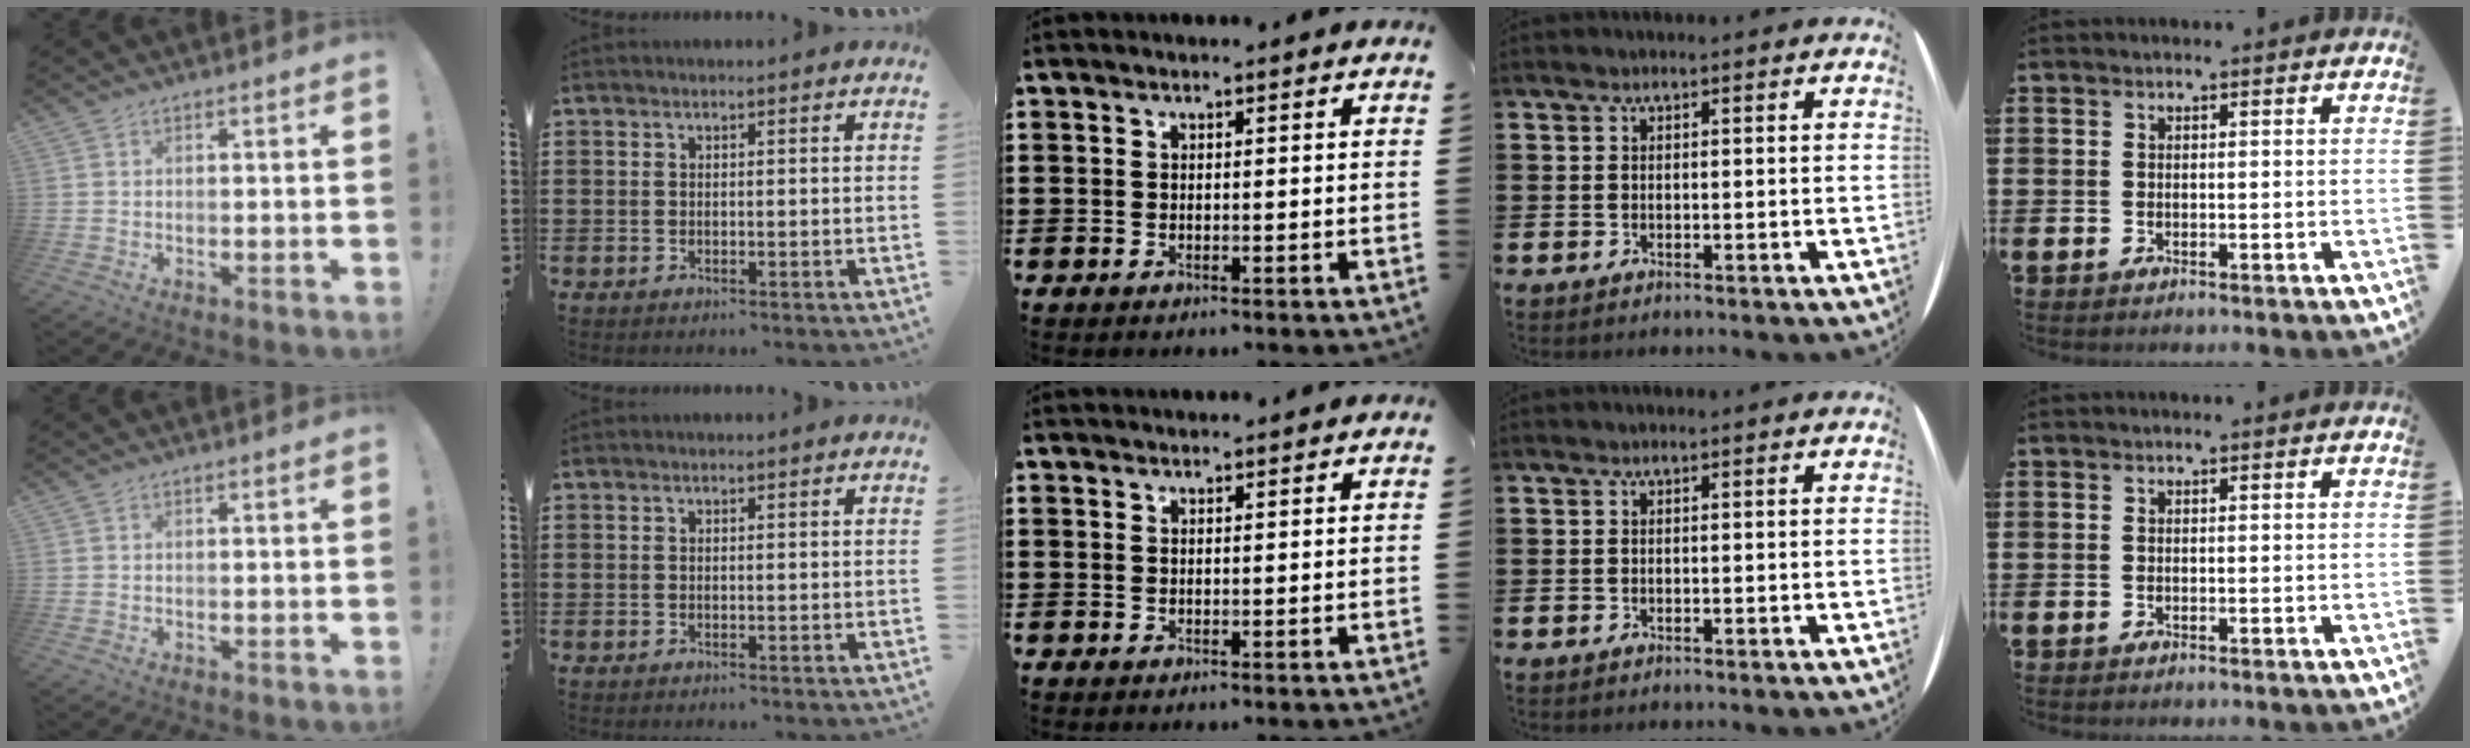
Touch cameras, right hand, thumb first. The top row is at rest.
{"middle": {"total": 0.7, "force": [0.7, 0.0, 0.0], "torque": [-0.002, -0.003, 0.014]}}